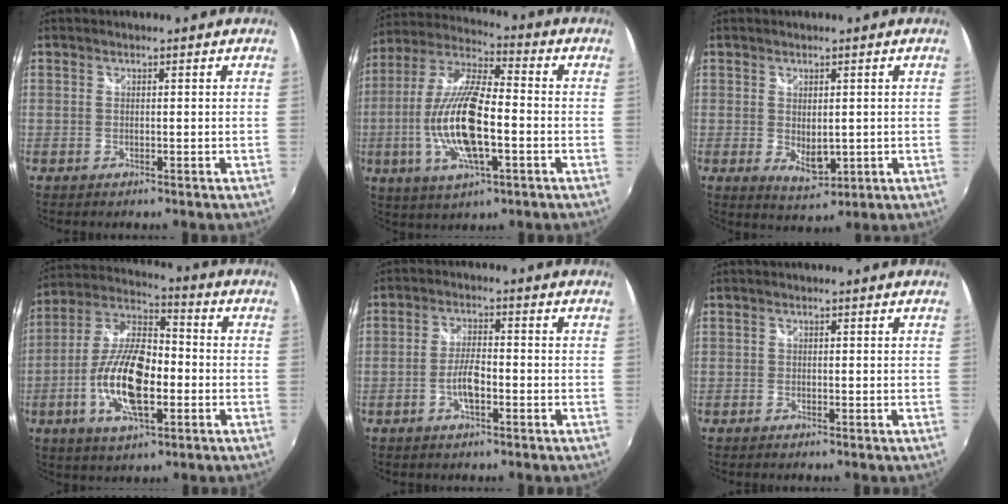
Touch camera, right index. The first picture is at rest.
{"total": 16.9, "force": [-3.5, 5.5, 15.6], "torque": [-0.314, -0.006, -0.067]}
{"total": 4.8, "force": [0.0, 3.0, 3.7], "torque": [-0.058, -0.011, 0.007]}
{"total": 16.0, "force": [-3.9, 6.7, 14.0], "torque": [-0.281, -0.001, -0.076]}
{"total": 4.7, "force": [-1.8, 1.6, 4.0], "torque": [-0.083, 0.004, -0.034]}
{"total": 0.6, "force": [-0.5, 0.4, 0.0], "torque": [-0.002, -0.002, -0.012]}